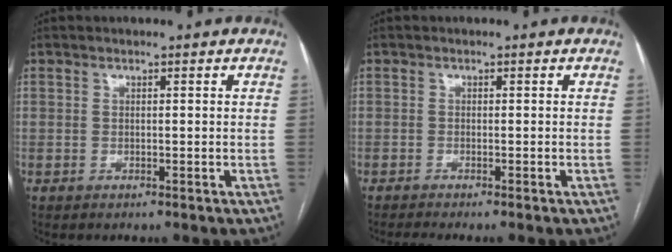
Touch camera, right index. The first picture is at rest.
{"total": 2.9, "force": [-2.6, -0.4, 1.3], "torque": [-0.014, -0.003, -0.042]}